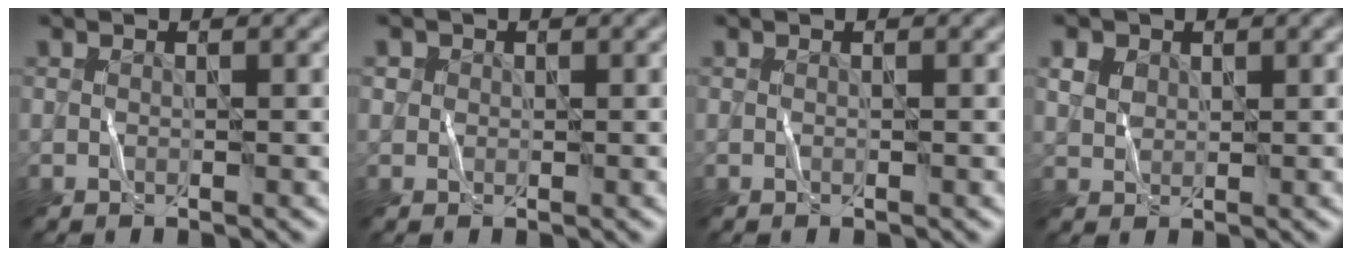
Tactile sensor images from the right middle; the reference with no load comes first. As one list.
[{"total": 0.7, "force": [0.4, 0.6, -0.1], "torque": [0.003, -0.002, 0.001]}, {"total": 0.0}, {"total": 1.8, "force": [1.3, 1.3, 0.3], "torque": [-0.014, 0.006, 0.016]}]